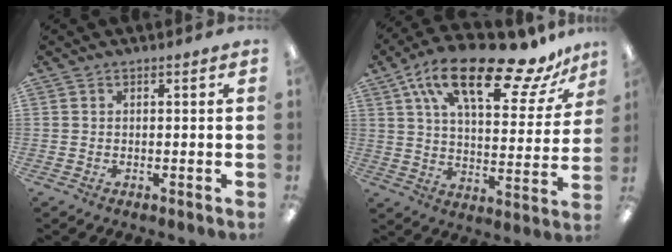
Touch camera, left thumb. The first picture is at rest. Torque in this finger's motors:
{"motor_torque": [0.39, 0.52, 1.29, -1.48, 0.28]}